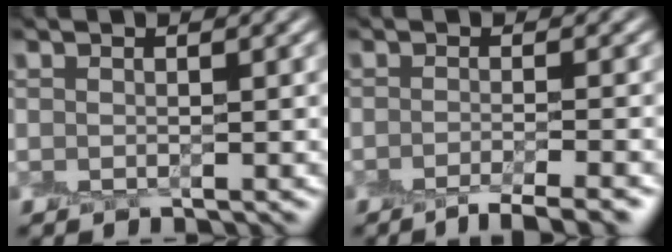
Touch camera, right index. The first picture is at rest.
{"total": 3.9, "force": [-2.8, 0.6, 2.7], "torque": [-0.031, 0.000, -0.051]}